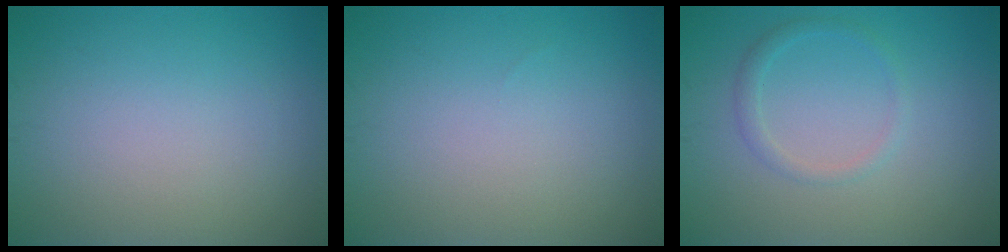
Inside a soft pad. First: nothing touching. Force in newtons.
{"total": 0.0}
{"total": 1.4, "press": 1.4, "slide": 0.0}